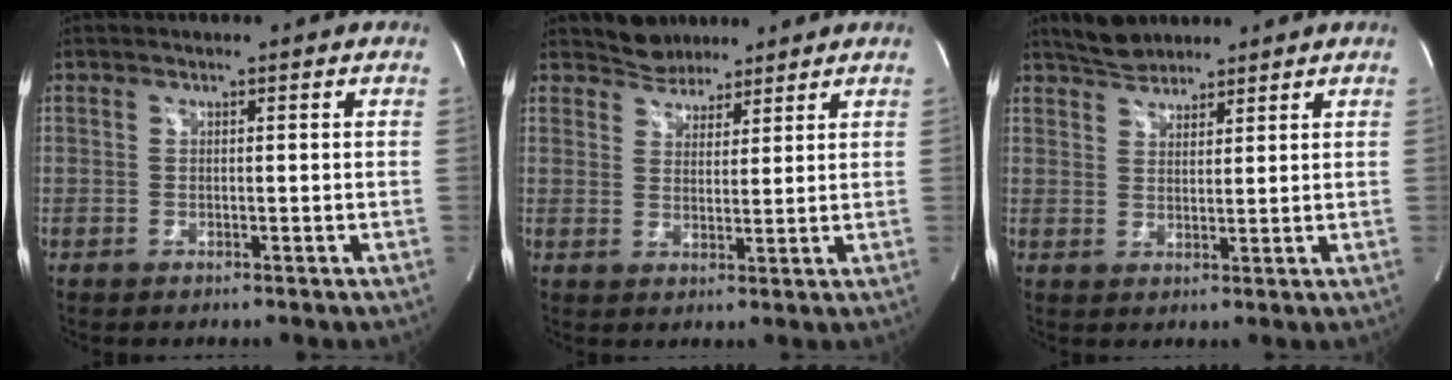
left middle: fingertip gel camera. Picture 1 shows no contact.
{"total": 4.6, "force": [4.1, 2.1, 0.2], "torque": [0.000, 0.008, 0.069]}
{"total": 4.5, "force": [4.1, 1.6, 0.8], "torque": [-0.021, 0.013, 0.077]}